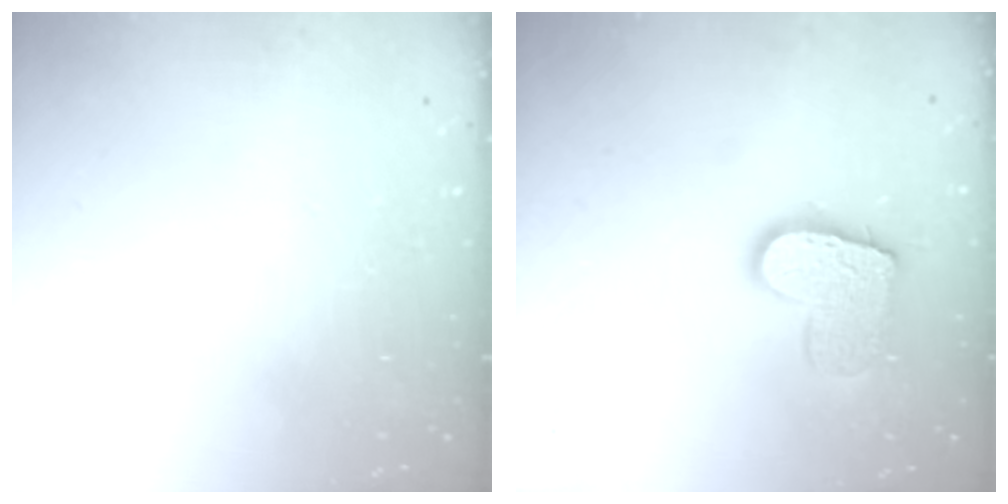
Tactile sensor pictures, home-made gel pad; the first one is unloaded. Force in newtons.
{"total": 11.6, "press": 11.6, "slide": 0.8}